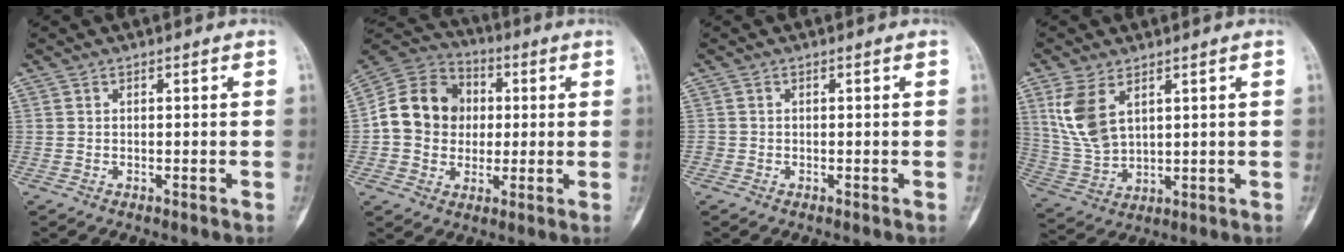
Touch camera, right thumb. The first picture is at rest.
{"total": 14.6, "force": [0.5, 12.8, 7.1], "torque": [-0.102, 0.024, 0.002]}
{"total": 0.6, "force": [-0.2, 0.6, 0.1], "torque": [0.000, 0.004, -0.005]}
{"total": 9.8, "force": [4.2, 5.4, 7.0], "torque": [-0.145, -0.013, 0.099]}